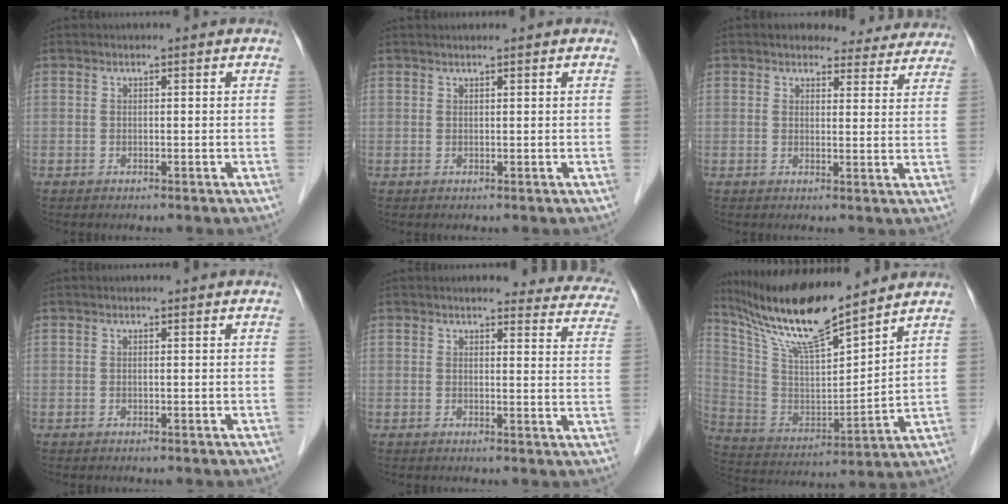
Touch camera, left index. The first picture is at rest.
{"total": 1.2, "force": [1.1, -0.1, 0.5], "torque": [-0.008, 0.015, 0.023]}
{"total": 10.7, "force": [9.8, 3.8, 2.0], "torque": [0.009, -0.004, 0.094]}
{"total": 0.0}
{"total": 15.7, "force": [14.8, 3.7, 3.8], "torque": [-0.005, -0.035, 0.134]}
{"total": 16.0, "force": [13.7, 1.1, 8.3], "torque": [-0.165, -0.006, 0.261]}